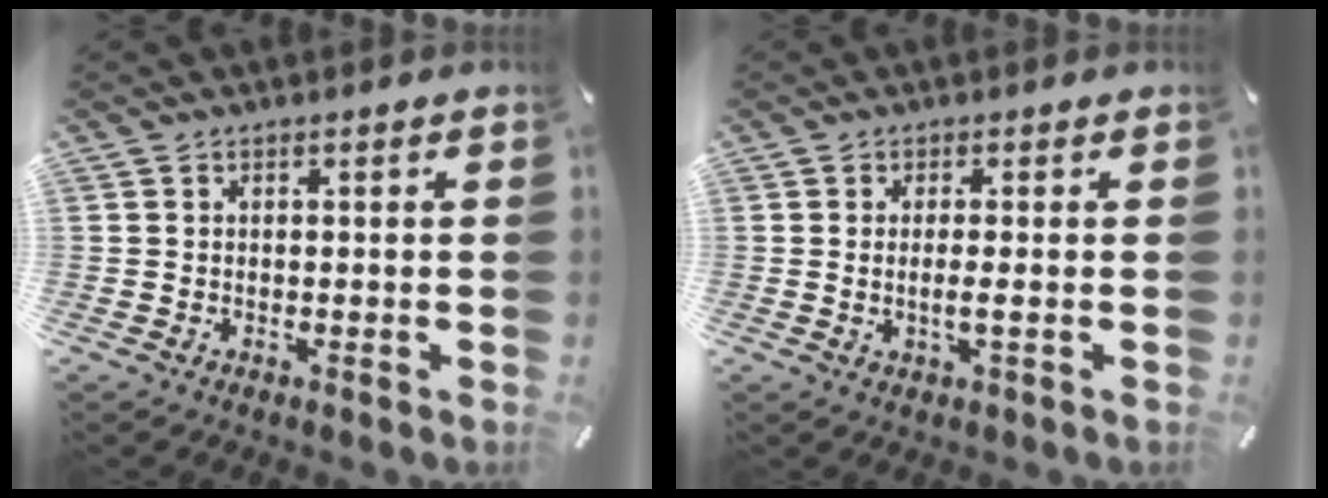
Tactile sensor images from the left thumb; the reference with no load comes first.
{"total": 2.8, "force": [-0.1, 0.3, 2.8], "torque": [-0.050, -0.008, -0.003]}